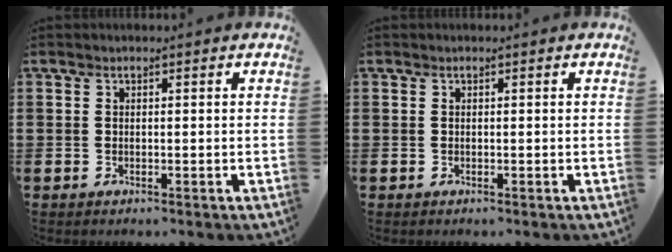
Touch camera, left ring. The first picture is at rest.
{"total": 0.0}